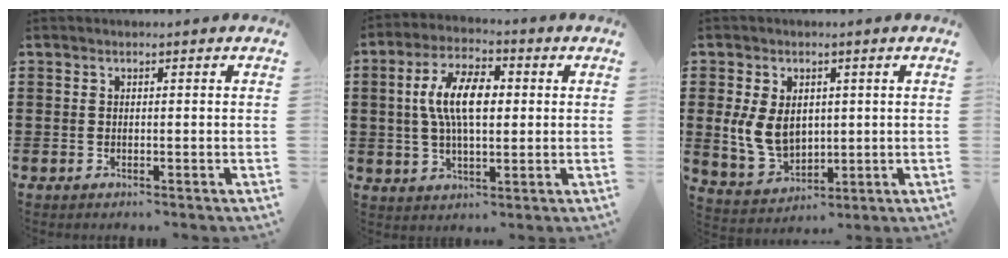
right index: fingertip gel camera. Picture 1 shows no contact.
{"total": 9.0, "force": [1.1, 4.2, 7.9], "torque": [-0.169, 0.011, 0.013]}
{"total": 7.2, "force": [0.8, 5.2, 4.8], "torque": [-0.124, 0.007, 0.012]}